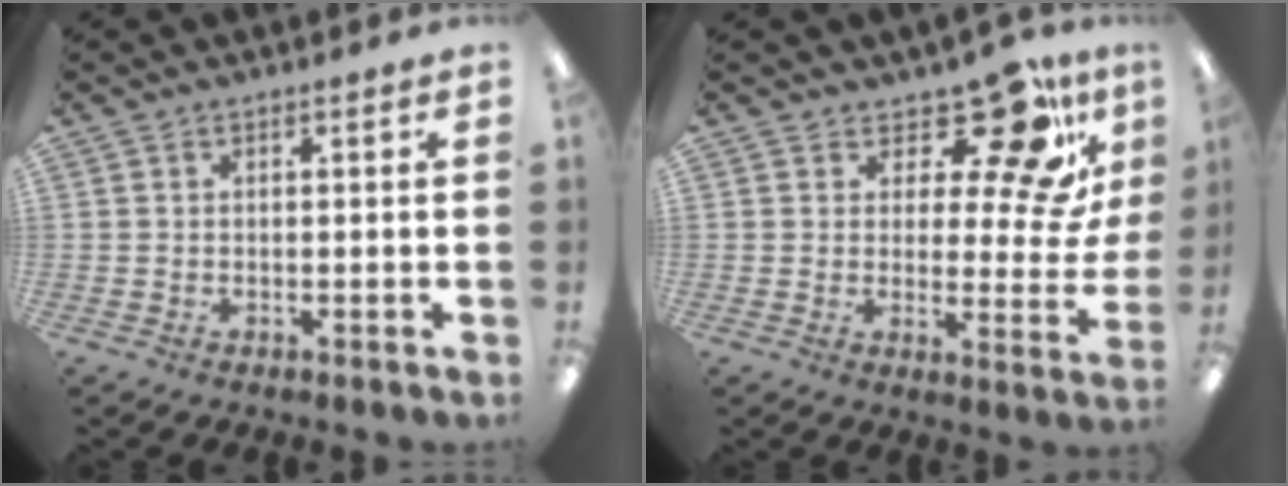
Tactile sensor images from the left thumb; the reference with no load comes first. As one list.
[{"total": 14.3, "force": [10.3, 4.9, 8.6], "torque": [-0.130, -0.079, 0.175]}]